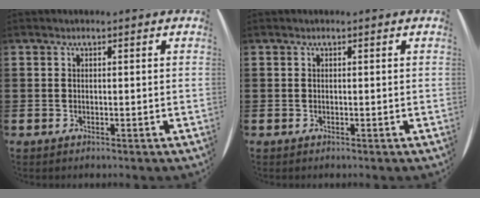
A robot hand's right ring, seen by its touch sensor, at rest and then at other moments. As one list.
[{"total": 0.0}]